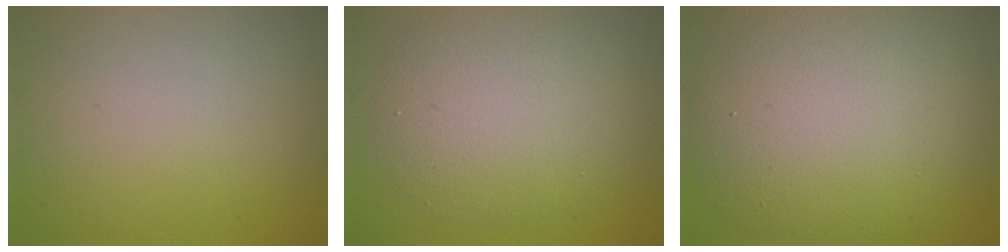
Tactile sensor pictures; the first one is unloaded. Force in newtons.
{"total": 6.2, "press": 6.2, "slide": 0.3}
{"total": 12.7, "press": 12.7, "slide": 0.6}